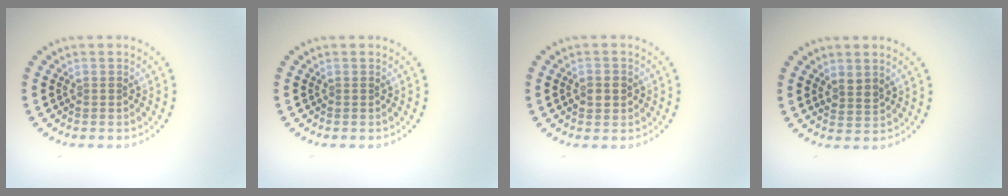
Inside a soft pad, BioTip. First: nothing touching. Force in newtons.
{"total": 0.0}
{"total": 1.9, "press": 1.8, "slide": 0.4}
{"total": 1.5, "press": 1.3, "slide": 0.8}